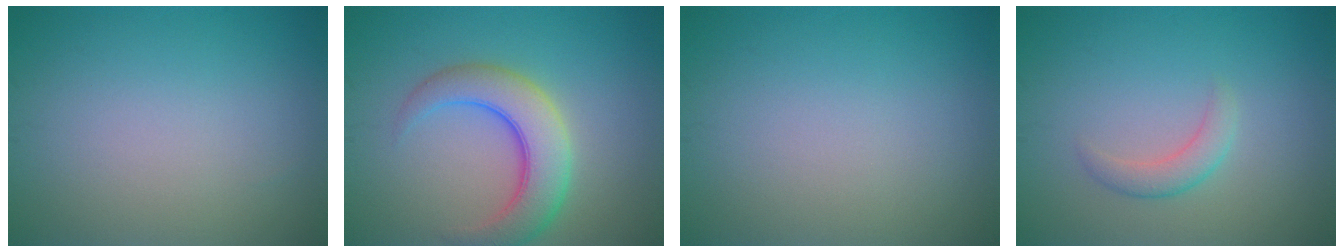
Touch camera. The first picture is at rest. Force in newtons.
{"total": 5.9, "press": 5.9, "slide": 0.3}
{"total": 0.0}
{"total": 1.9, "press": 1.9, "slide": 0.1}